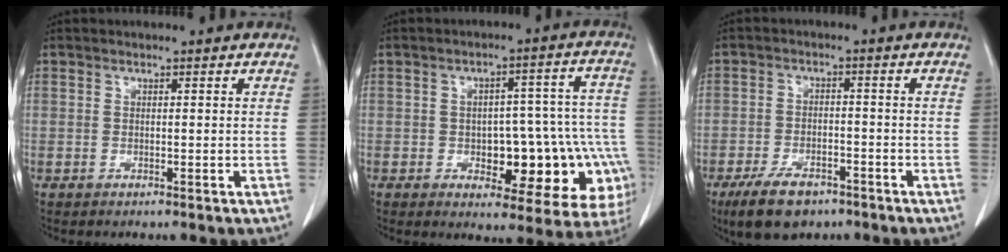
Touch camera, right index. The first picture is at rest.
{"total": 18.0, "force": [-5.3, 7.6, 15.4], "torque": [-0.105, 0.044, -0.048]}
{"total": 7.8, "force": [-5.4, 3.7, 4.2], "torque": [-0.082, -0.005, -0.090]}